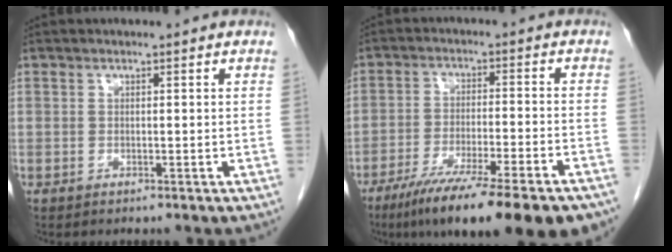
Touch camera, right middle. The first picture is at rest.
{"total": 21.0, "force": [-15.9, 2.1, 13.5], "torque": [-0.153, -0.033, -0.238]}